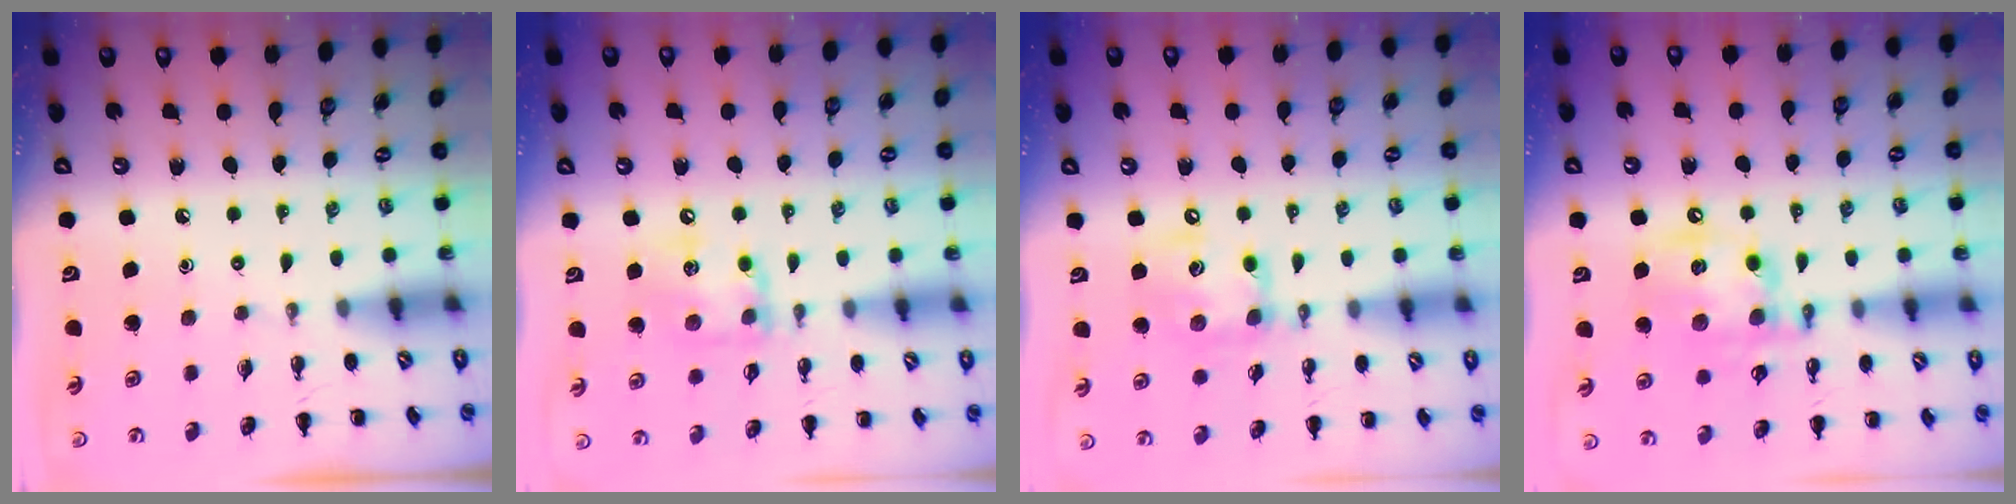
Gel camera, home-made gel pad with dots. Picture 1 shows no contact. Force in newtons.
{"total": 11.8, "press": 11.7, "slide": 1.3}
{"total": 12.2, "press": 12.1, "slide": 1.8}
{"total": 14.2, "press": 13.9, "slide": 3.1}